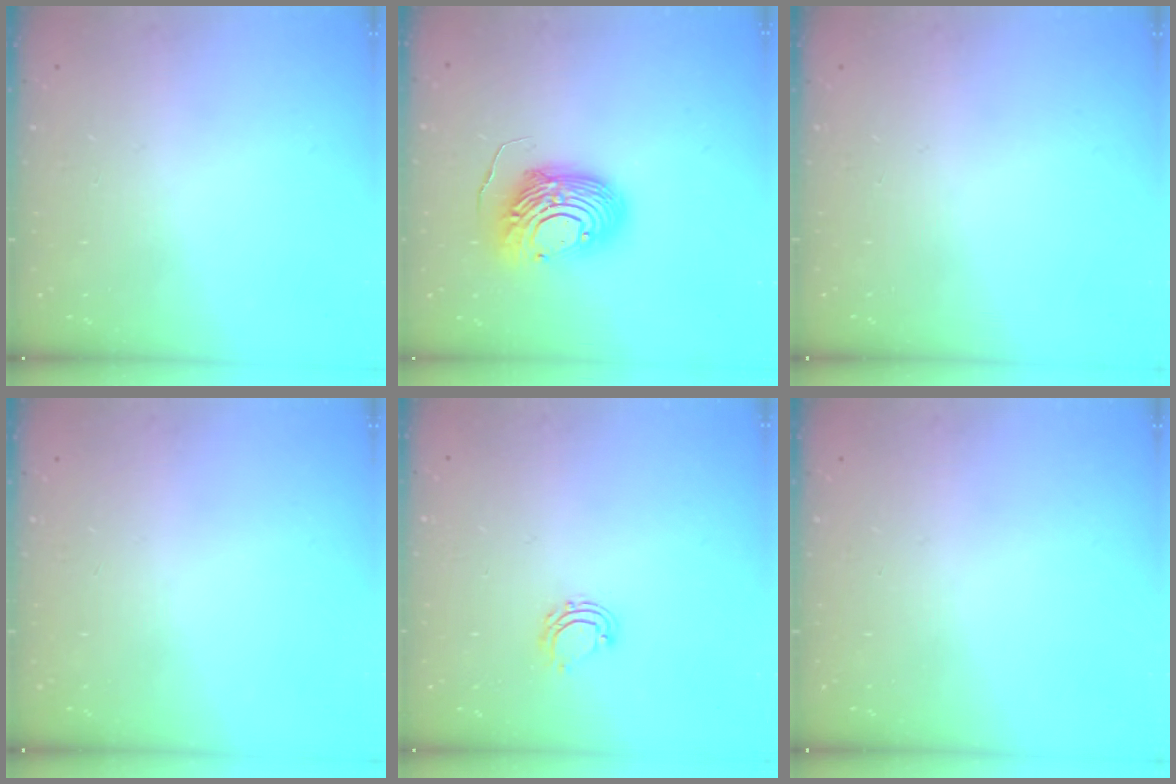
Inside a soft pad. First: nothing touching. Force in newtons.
{"total": 14.0, "press": 14.0, "slide": 1.1}
{"total": 0.0}
{"total": 0.0}
{"total": 5.2, "press": 5.1, "slide": 0.7}
{"total": 0.0}